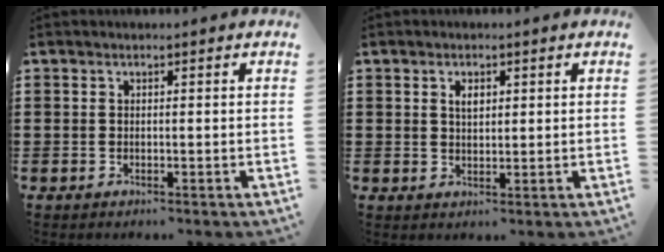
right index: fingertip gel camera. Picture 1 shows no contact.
{"total": 2.1, "force": [0.8, 1.2, 1.5], "torque": [-0.034, 0.005, 0.014]}